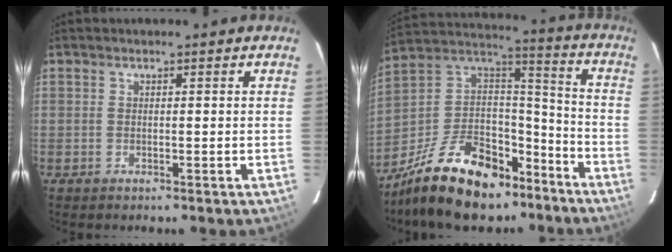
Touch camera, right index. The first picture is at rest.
{"total": 24.3, "force": [-16.7, 12.0, 13.0], "torque": [-0.265, 0.033, -0.256]}